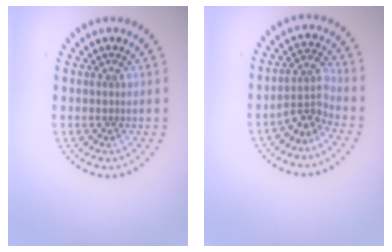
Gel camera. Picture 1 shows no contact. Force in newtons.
{"total": 2.9, "press": 2.1, "slide": 2.0}